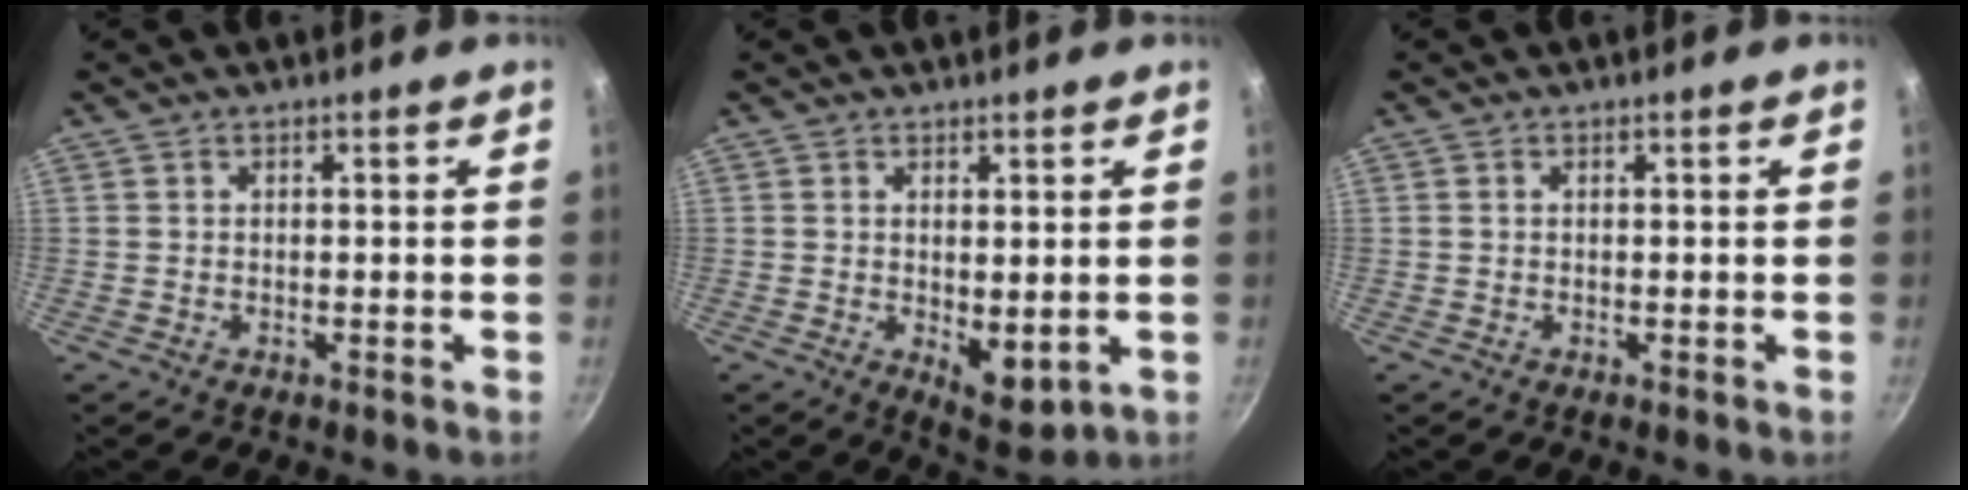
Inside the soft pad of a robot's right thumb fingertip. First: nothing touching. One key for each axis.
{"total": 6.0, "fx": 0.1, "fy": 2.8, "fz": 5.3, "tx": -0.064, "ty": -0.021, "tz": 0.010}
{"total": 0.0}